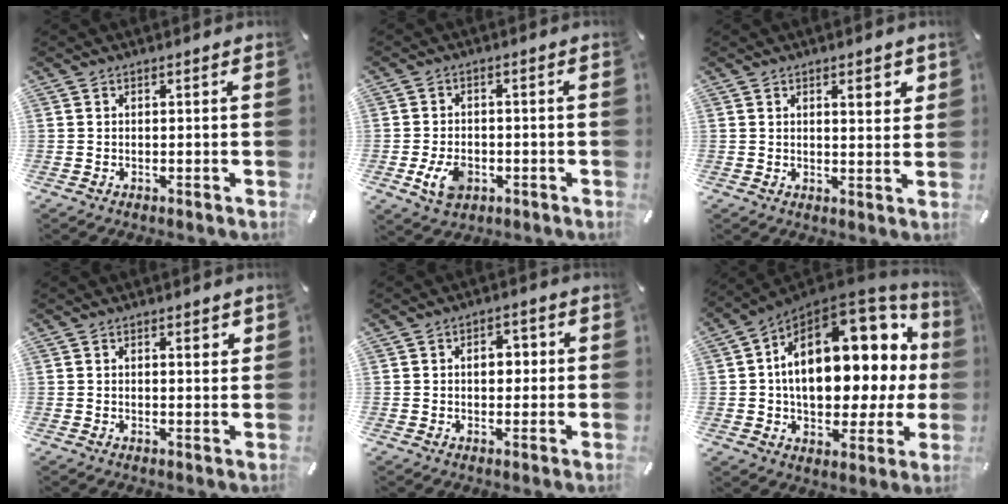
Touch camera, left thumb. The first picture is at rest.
{"total": 6.1, "force": [-2.1, 4.3, 3.8], "torque": [-0.077, 0.003, -0.040]}
{"total": 4.6, "force": [2.3, 1.7, 3.6], "torque": [-0.042, -0.009, 0.032]}
{"total": 2.1, "force": [1.1, 1.0, 1.4], "torque": [-0.012, -0.004, 0.016]}
{"total": 5.0, "force": [0.3, 3.4, 3.7], "torque": [-0.041, -0.002, -0.006]}
{"total": 23.9, "force": [4.9, 13.6, 19.0], "torque": [-0.298, -0.041, 0.085]}